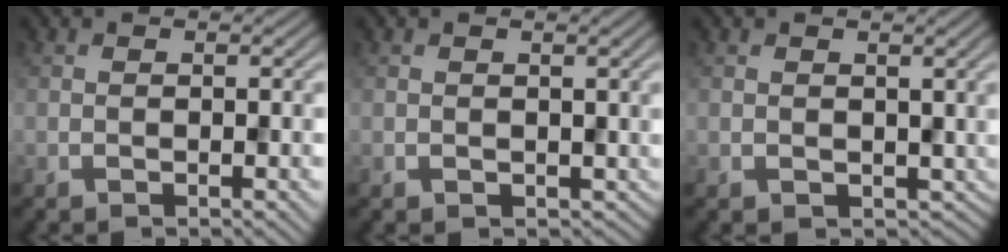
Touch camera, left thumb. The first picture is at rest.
{"total": 1.1, "force": [0.5, 0.9, 0.3], "torque": [-0.011, -0.005, 0.010]}
{"total": 2.6, "force": [0.7, 2.1, 1.3], "torque": [-0.032, -0.012, 0.015]}